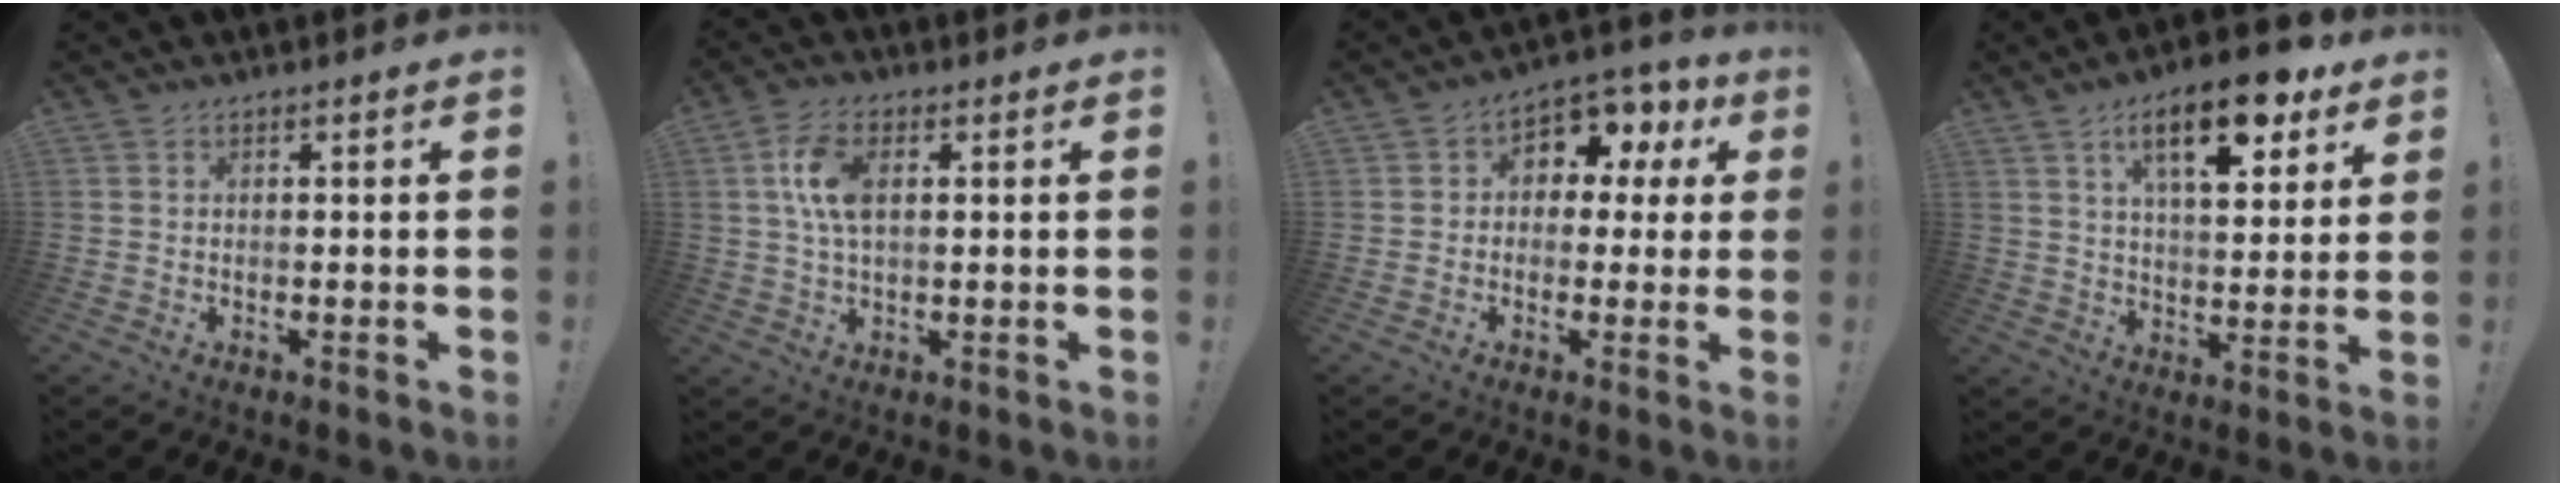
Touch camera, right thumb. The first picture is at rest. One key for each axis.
{"total": 8.9, "fx": 1.8, "fy": 4.7, "fz": 7.3, "tx": -0.153, "ty": 0.003, "tz": 0.031}
{"total": 7.2, "fx": 2.4, "fy": 5.4, "fz": 4.1, "tx": -0.052, "ty": -0.015, "tz": 0.046}
{"total": 16.0, "fx": 8.6, "fy": 6.1, "fz": 12.0, "tx": -0.179, "ty": -0.034, "tz": 0.138}